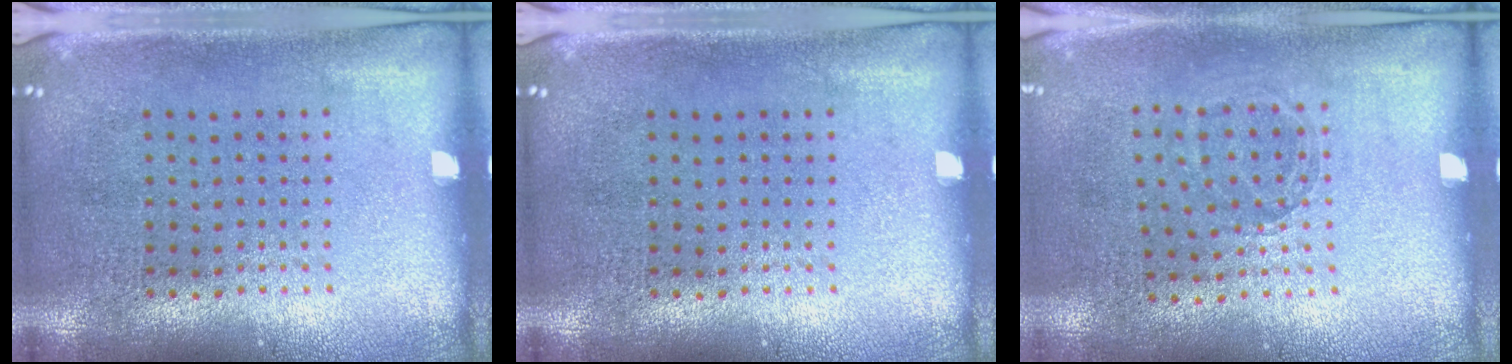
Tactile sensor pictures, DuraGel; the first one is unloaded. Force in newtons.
{"total": 0.0}
{"total": 0.9, "press": 0.8, "slide": 0.5}